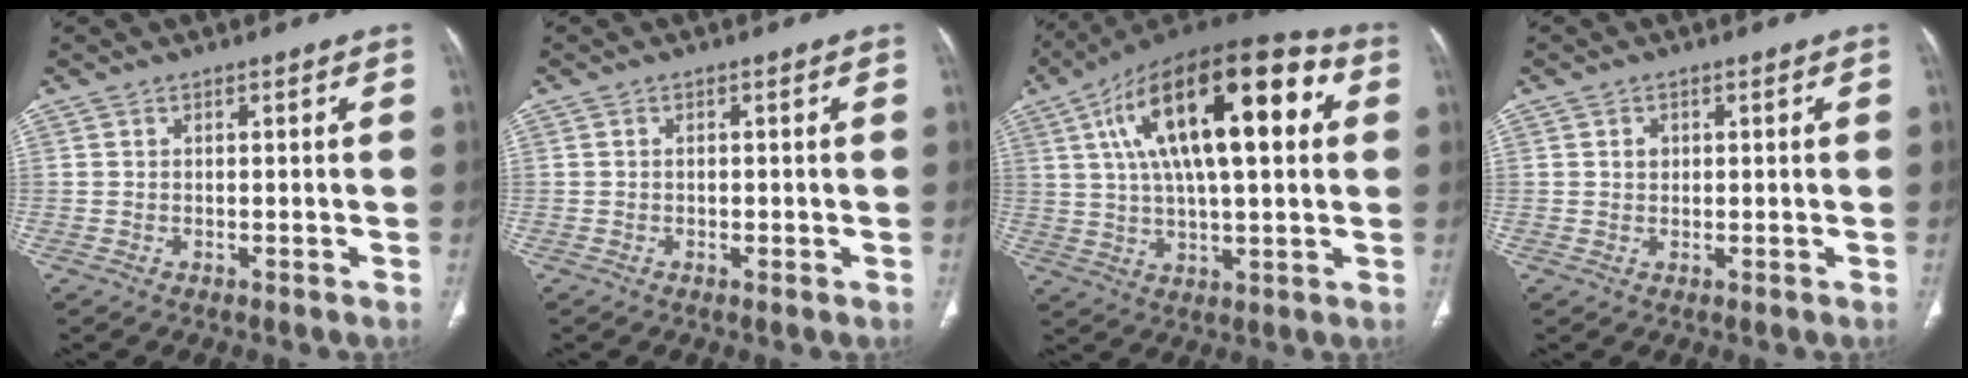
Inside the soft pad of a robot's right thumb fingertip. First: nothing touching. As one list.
[{"total": 0.8, "force": [-0.1, 0.5, 0.6], "torque": [-0.011, -0.001, -0.001]}, {"total": 26.5, "force": [7.2, 10.3, 23.3], "torque": [-0.378, 0.025, 0.106]}, {"total": 1.4, "force": [0.4, 1.2, 0.7], "torque": [-0.005, 0.001, 0.007]}]